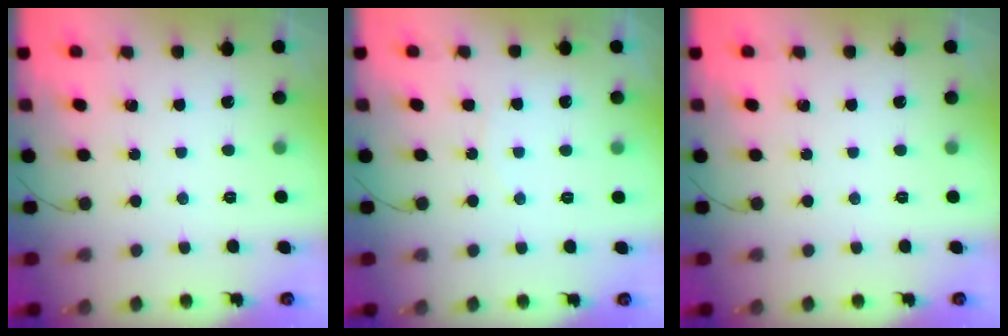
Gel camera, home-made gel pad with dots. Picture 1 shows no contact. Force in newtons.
{"total": 3.7, "press": 3.7, "slide": 0.3}
{"total": 0.0}